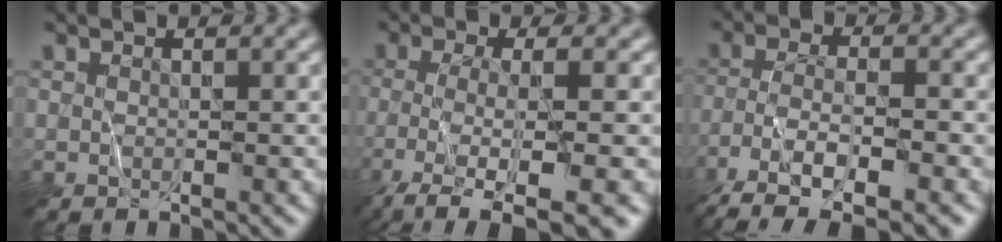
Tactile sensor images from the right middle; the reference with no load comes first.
{"total": 7.3, "force": [-4.1, 1.5, 5.9], "torque": [-0.088, -0.005, -0.077]}
{"total": 8.5, "force": [-5.8, 2.7, 5.6], "torque": [-0.100, -0.003, -0.102]}